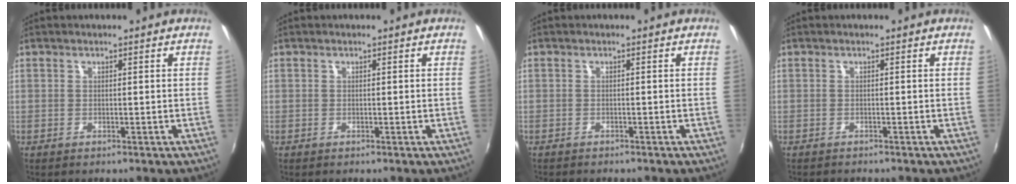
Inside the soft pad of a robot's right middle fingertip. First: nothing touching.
{"total": 0.0}
{"total": 1.5, "force": [-1.4, 0.3, 0.4], "torque": [-0.016, -0.009, -0.023]}
{"total": 1.4, "force": [-1.4, 0.2, 0.4], "torque": [-0.013, -0.009, -0.023]}